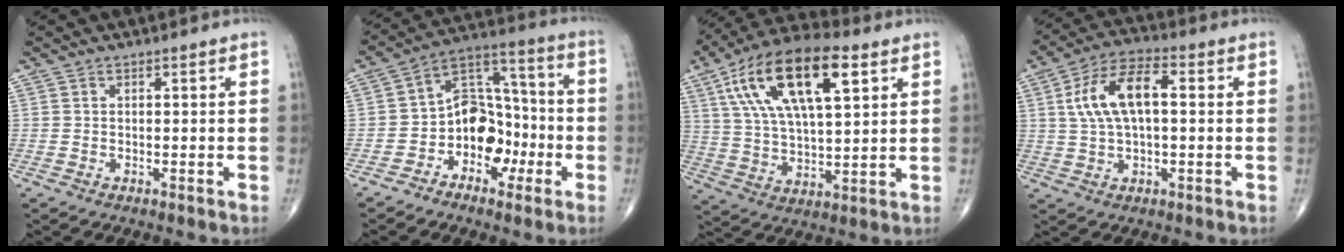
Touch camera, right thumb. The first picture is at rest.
{"total": 11.9, "force": [-4.0, 8.5, 7.3], "torque": [-0.073, 0.055, -0.076]}
{"total": 20.6, "force": [8.3, 8.4, 16.9], "torque": [-0.302, -0.002, 0.146]}
{"total": 11.6, "force": [1.9, 5.4, 10.0], "torque": [-0.192, 0.025, 0.030]}